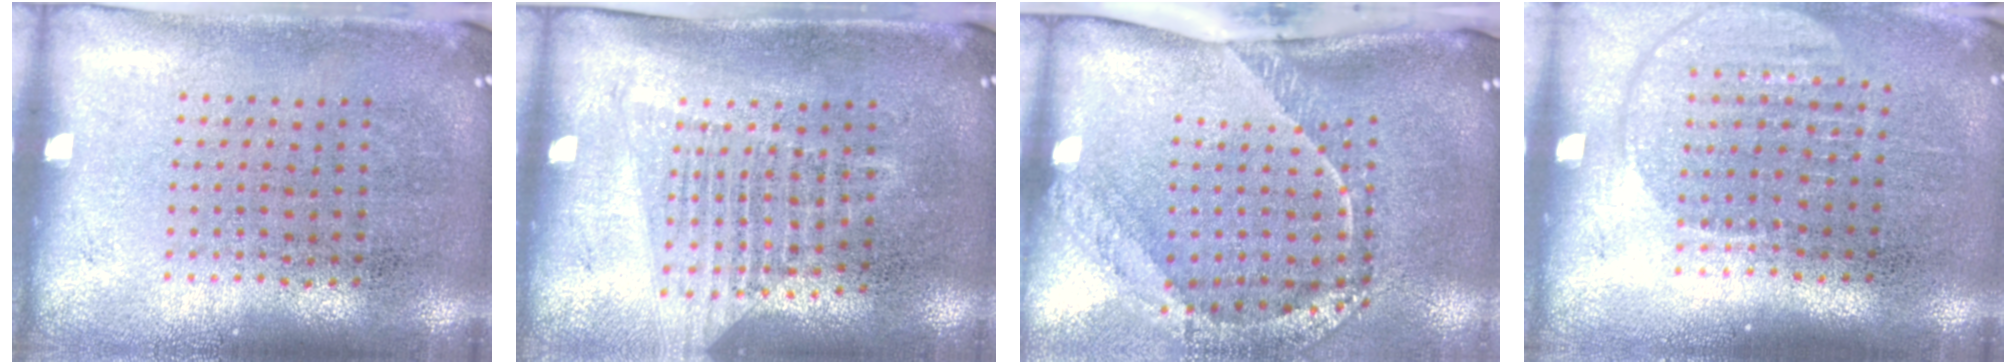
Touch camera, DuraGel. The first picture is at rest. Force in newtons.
{"total": 1.5, "press": 1.4, "slide": 0.5}
{"total": 2.7, "press": 1.8, "slide": 2.0}
{"total": 1.7, "press": 1.5, "slide": 0.8}